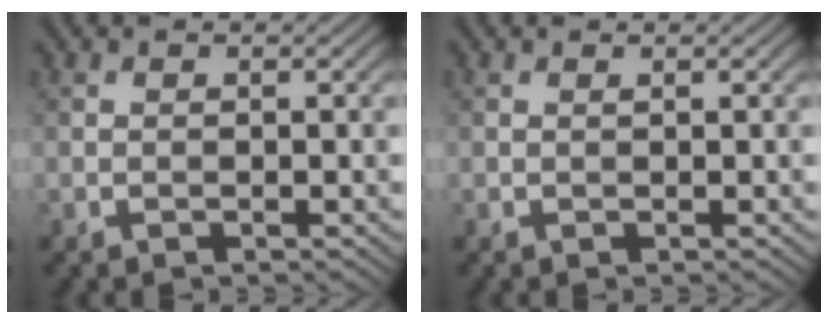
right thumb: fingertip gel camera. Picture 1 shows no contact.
{"total": 0.0}